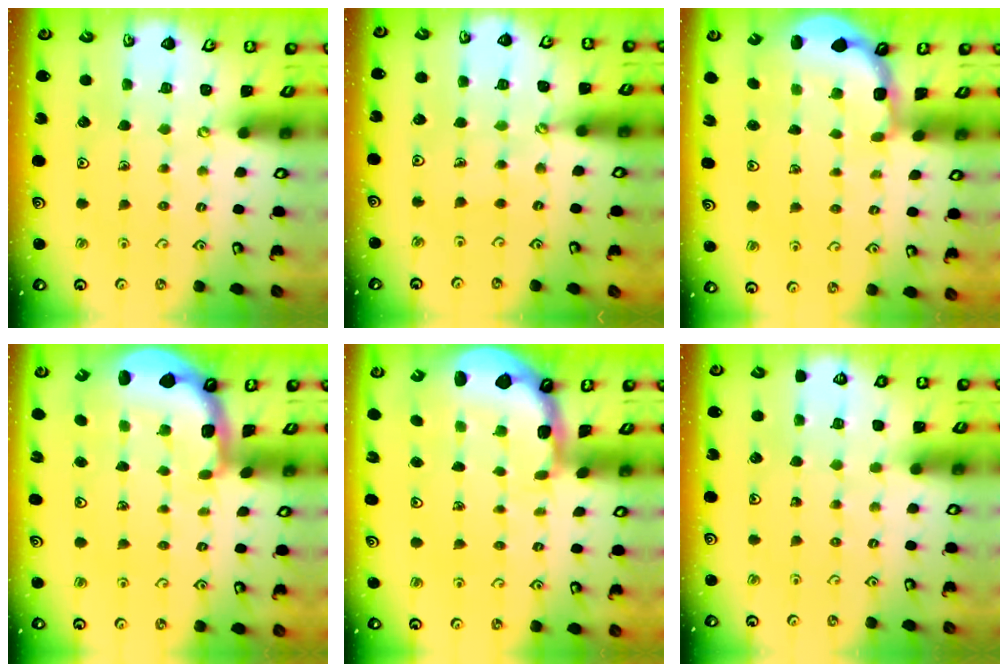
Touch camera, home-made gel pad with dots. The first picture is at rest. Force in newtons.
{"total": 1.4, "press": 1.3, "slide": 0.1}
{"total": 2.4, "press": 1.8, "slide": 1.6}
{"total": 2.4, "press": 2.1, "slide": 1.2}
{"total": 2.3, "press": 1.3, "slide": 1.8}
{"total": 0.0}